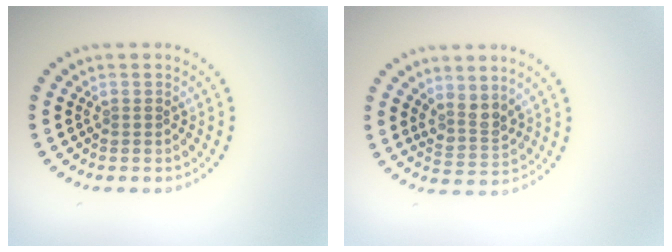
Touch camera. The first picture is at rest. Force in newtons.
{"total": 2.3, "press": 1.8, "slide": 1.4}